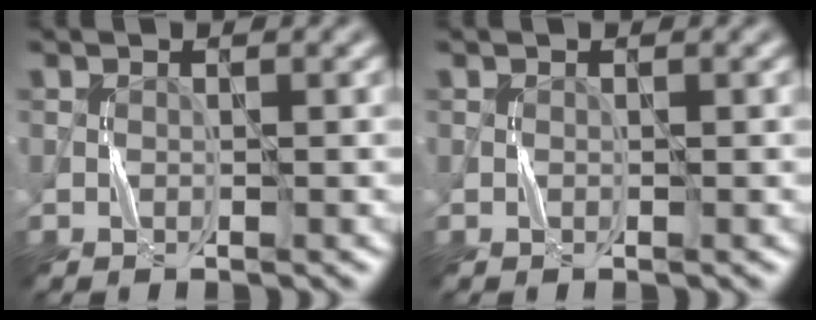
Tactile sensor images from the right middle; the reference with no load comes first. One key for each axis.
{"total": 0.0}